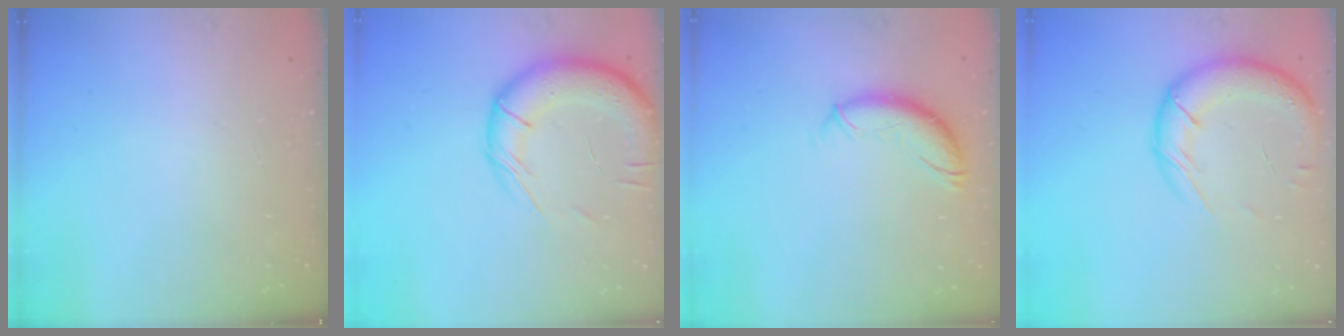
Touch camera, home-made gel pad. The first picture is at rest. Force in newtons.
{"total": 15.7, "press": 15.3, "slide": 3.2}
{"total": 10.8, "press": 10.6, "slide": 1.8}
{"total": 18.0, "press": 17.4, "slide": 4.4}